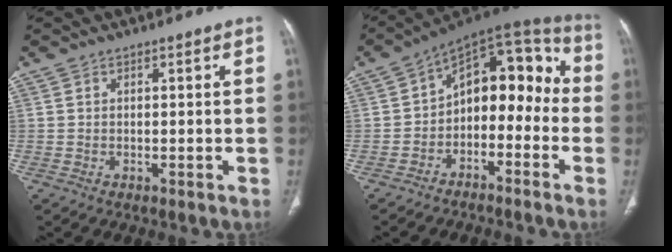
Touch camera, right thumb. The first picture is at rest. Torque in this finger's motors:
{"motor_torque": [0.10, 0.35, 0.25, -0.07, 0.30]}